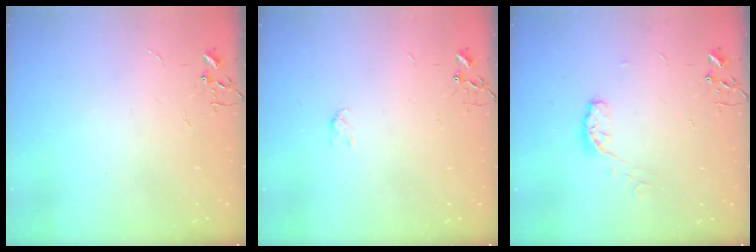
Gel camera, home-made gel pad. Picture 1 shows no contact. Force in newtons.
{"total": 3.0, "press": 3.0, "slide": 0.6}
{"total": 6.7, "press": 6.6, "slide": 0.6}